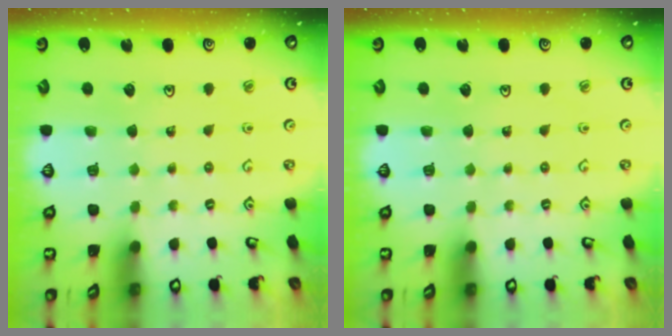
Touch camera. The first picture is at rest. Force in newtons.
{"total": 0.0}